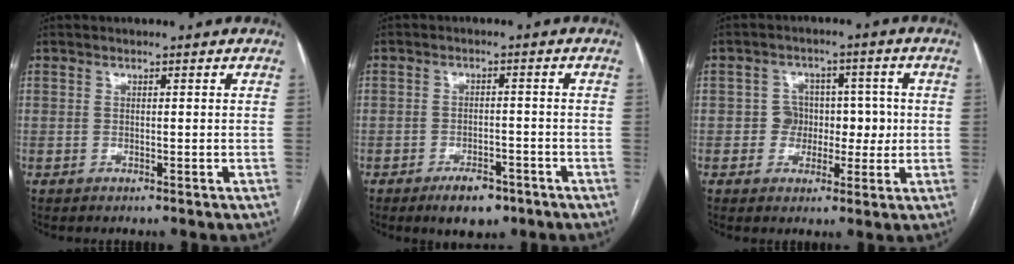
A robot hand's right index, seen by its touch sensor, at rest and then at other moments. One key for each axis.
{"total": 5.3, "fx": -3.6, "fy": 2.6, "fz": 3.0, "tx": -0.044, "ty": 0.003, "tz": -0.050}
{"total": 5.5, "fx": -0.3, "fy": 5.2, "fz": 1.8, "tx": -0.006, "ty": 0.025, "tz": -0.002}